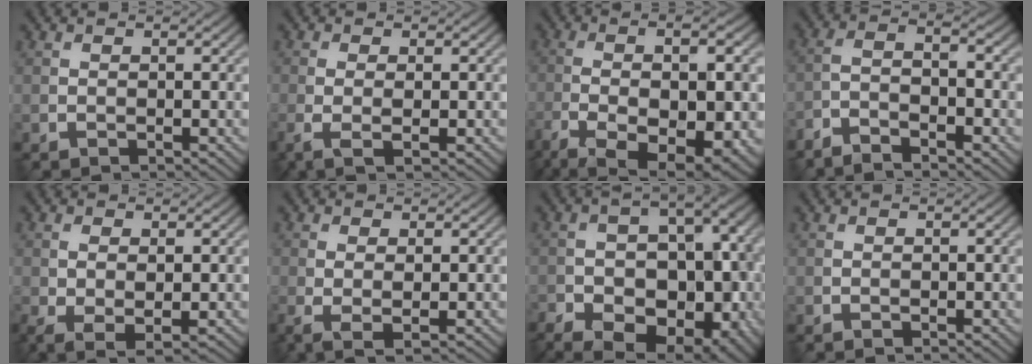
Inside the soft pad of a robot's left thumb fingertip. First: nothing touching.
{"total": 2.6, "force": [-0.4, 0.5, 2.5], "torque": [-0.059, -0.002, -0.011]}
{"total": 15.0, "force": [-6.7, 5.2, 12.4], "torque": [-0.221, -0.025, -0.090]}
{"total": 4.5, "force": [-3.6, 0.6, 2.5], "torque": [-0.054, -0.002, -0.076]}
{"total": 4.2, "force": [-0.4, 2.0, 3.7], "torque": [-0.081, -0.012, 0.001]}
{"total": 3.0, "force": [-0.1, 0.8, 2.9], "torque": [-0.065, -0.006, -0.002]}
{"total": 14.5, "force": [-6.6, 8.7, 9.5], "torque": [-0.140, -0.011, -0.090]}
{"total": 0.0}